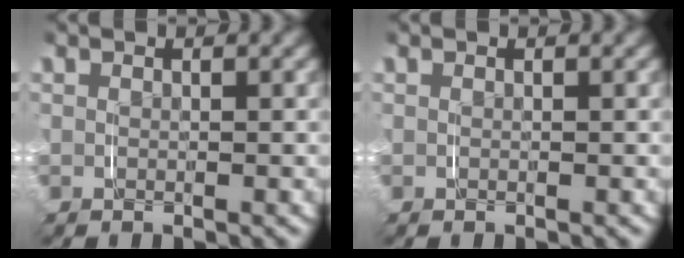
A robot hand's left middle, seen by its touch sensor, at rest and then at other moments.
{"total": 0.0}